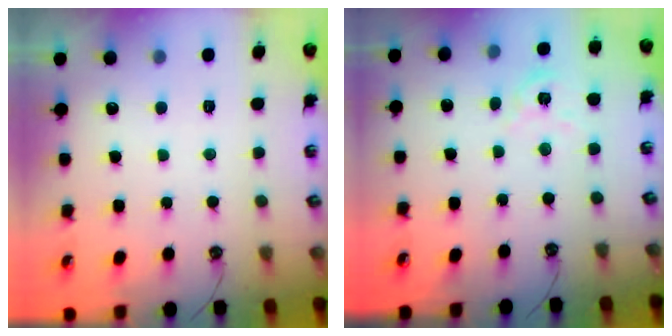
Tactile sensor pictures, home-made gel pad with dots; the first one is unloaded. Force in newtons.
{"total": 3.3, "press": 3.3, "slide": 0.2}